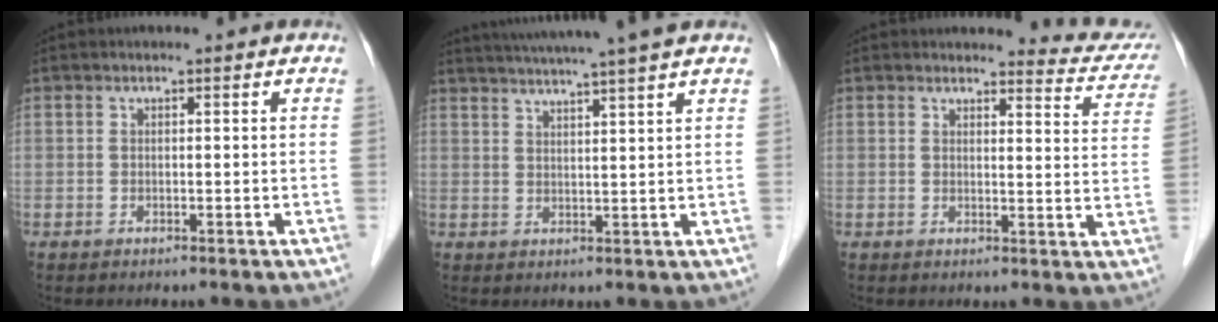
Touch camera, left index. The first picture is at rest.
{"total": 11.6, "force": [10.0, -1.7, 5.6], "torque": [-0.093, 0.009, 0.135]}
{"total": 7.3, "force": [7.2, 1.1, 0.2], "torque": [0.012, -0.040, 0.060]}